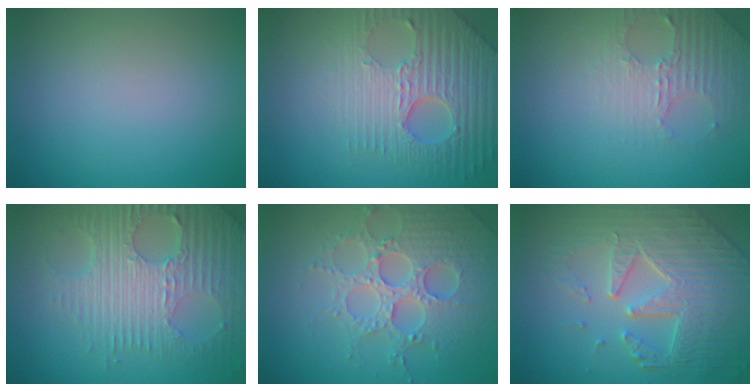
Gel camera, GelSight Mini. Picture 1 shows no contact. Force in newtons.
{"total": 7.6, "press": 5.5, "slide": 5.3}
{"total": 3.5, "press": 3.4, "slide": 0.8}
{"total": 8.0, "press": 5.7, "slide": 5.6}
{"total": 5.3, "press": 5.1, "slide": 1.2}
{"total": 7.8, "press": 5.9, "slide": 5.1}